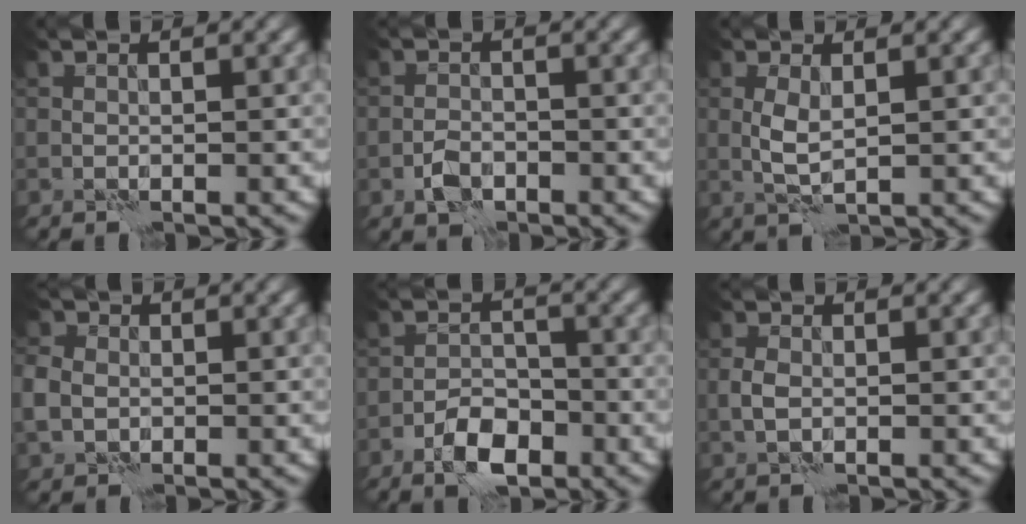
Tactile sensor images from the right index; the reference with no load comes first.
{"total": 2.1, "force": [-1.2, 1.3, 1.2], "torque": [-0.021, 0.005, -0.026]}
{"total": 2.0, "force": [0.2, 0.8, 1.9], "torque": [-0.046, 0.005, 0.007]}
{"total": 3.2, "force": [0.0, 2.8, 1.5], "torque": [-0.048, 0.007, -0.001]}
{"total": 4.2, "force": [-2.7, 2.1, 2.5], "torque": [-0.035, 0.003, -0.052]}
{"total": 1.5, "force": [-0.1, 1.0, 1.0], "torque": [-0.026, 0.005, -0.002]}